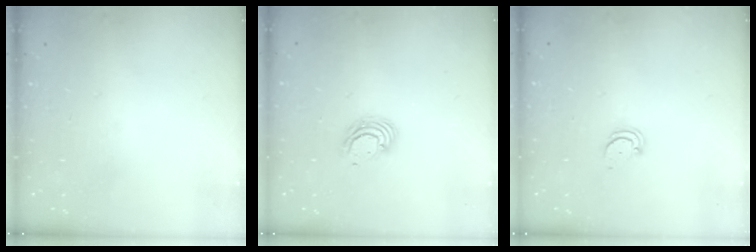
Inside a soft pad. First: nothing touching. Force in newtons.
{"total": 4.2, "press": 4.2, "slide": 0.2}
{"total": 2.5, "press": 2.5, "slide": 0.3}